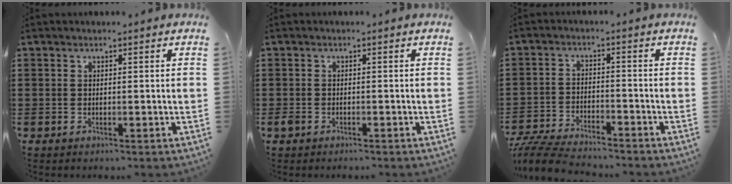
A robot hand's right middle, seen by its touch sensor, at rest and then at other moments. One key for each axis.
{"total": 1.0, "fx": -0.7, "fy": 0.6, "fz": 0.4, "tx": -0.016, "ty": -0.004, "tz": -0.017}
{"total": 6.5, "fx": -6.2, "fy": 0.7, "fz": 1.7, "tx": -0.046, "ty": 0.000, "tz": -0.124}